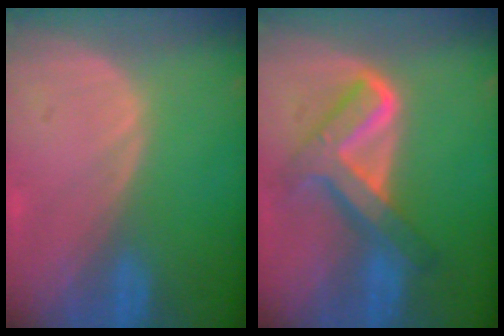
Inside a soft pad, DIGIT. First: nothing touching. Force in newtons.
{"total": 8.0, "press": 8.0, "slide": 0.7}